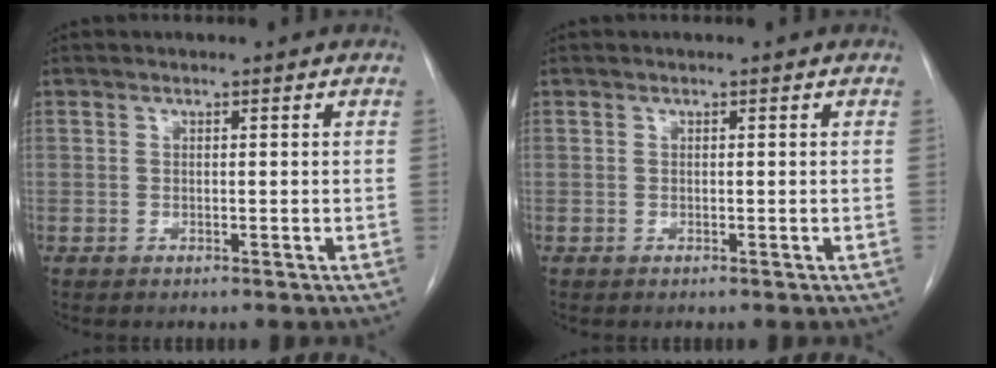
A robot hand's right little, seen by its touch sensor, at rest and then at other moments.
{"total": 0.0}